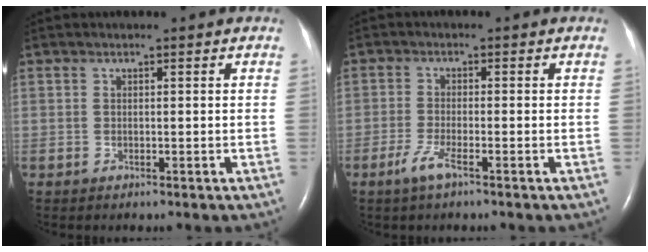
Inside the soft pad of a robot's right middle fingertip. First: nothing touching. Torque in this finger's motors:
{"motor_torque": [0.50, -0.45, 0.19, 0.06]}